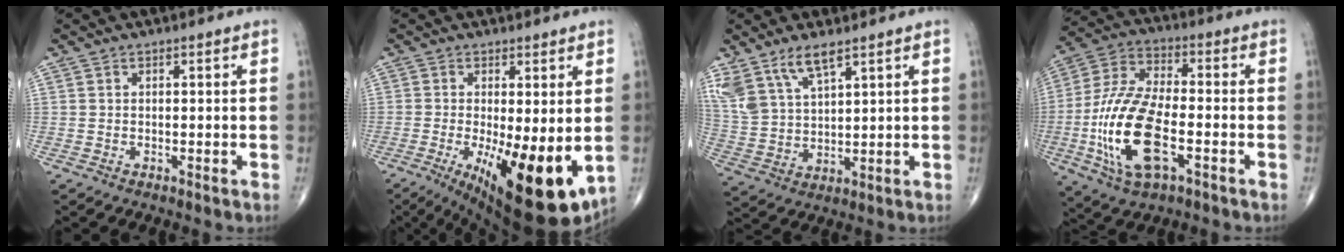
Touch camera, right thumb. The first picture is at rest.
{"total": 17.0, "force": [-3.5, 5.7, 15.6], "torque": [-0.215, -0.033, -0.031]}
{"total": 10.1, "force": [6.9, 3.7, 6.3], "torque": [-0.129, -0.020, 0.151]}
{"total": 18.3, "force": [-4.9, 8.1, 15.6], "torque": [-0.327, 0.019, -0.088]}